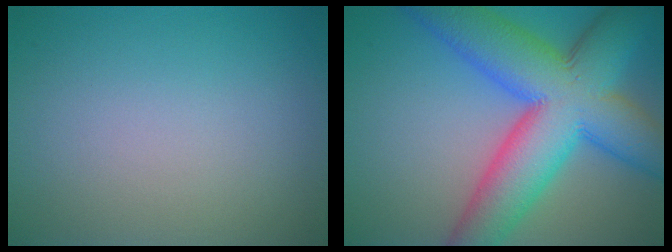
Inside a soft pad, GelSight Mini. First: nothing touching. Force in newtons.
{"total": 13.4, "press": 13.4, "slide": 0.5}